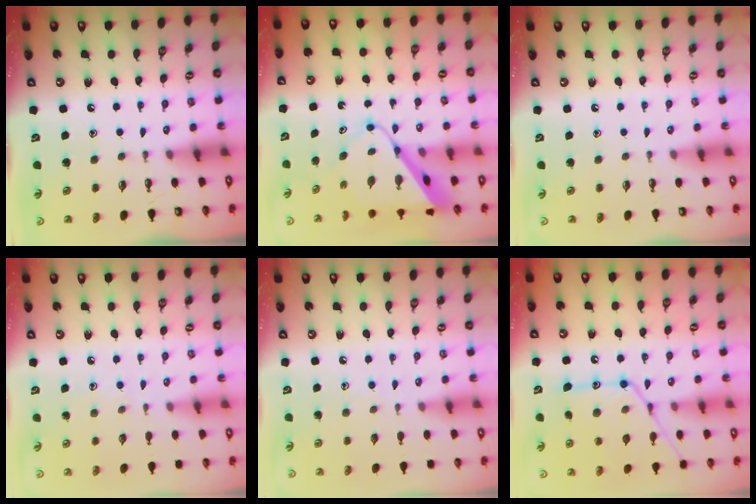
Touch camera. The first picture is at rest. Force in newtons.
{"total": 10.0, "press": 10.0, "slide": 0.5}
{"total": 0.0}
{"total": 4.4, "press": 4.3, "slide": 0.6}
{"total": 4.4, "press": 4.4, "slide": 0.5}
{"total": 15.1, "press": 15.0, "slide": 1.0}